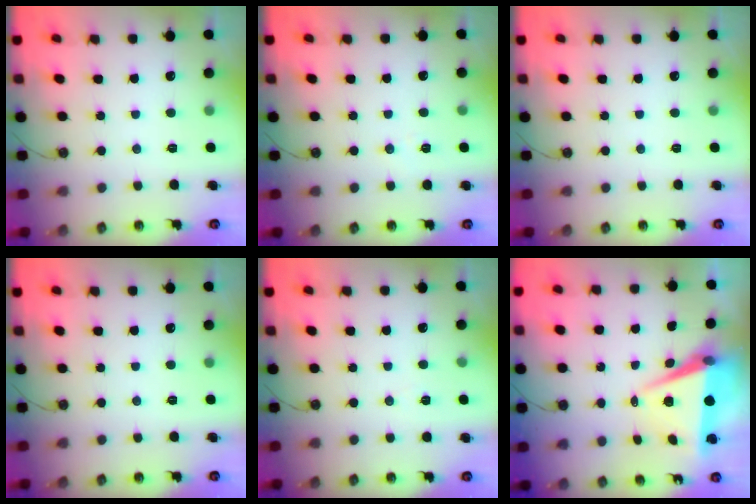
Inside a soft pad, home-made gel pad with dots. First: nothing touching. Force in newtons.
{"total": 4.4, "press": 4.2, "slide": 1.2}
{"total": 0.0}
{"total": 0.0}
{"total": 6.1, "press": 4.1, "slide": 4.6}
{"total": 7.3, "press": 5.9, "slide": 4.2}